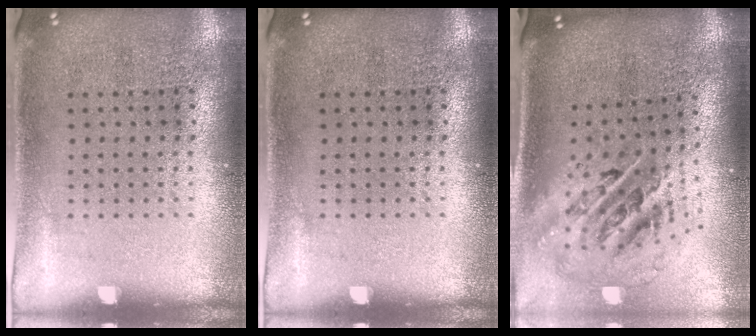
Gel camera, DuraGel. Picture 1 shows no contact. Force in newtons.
{"total": 0.0}
{"total": 2.8, "press": 1.9, "slide": 2.1}